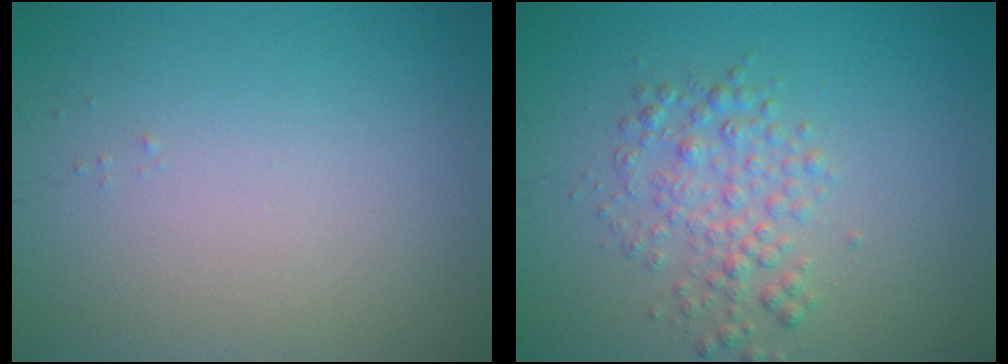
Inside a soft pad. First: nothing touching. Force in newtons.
{"total": 2.9, "press": 2.9, "slide": 0.0}